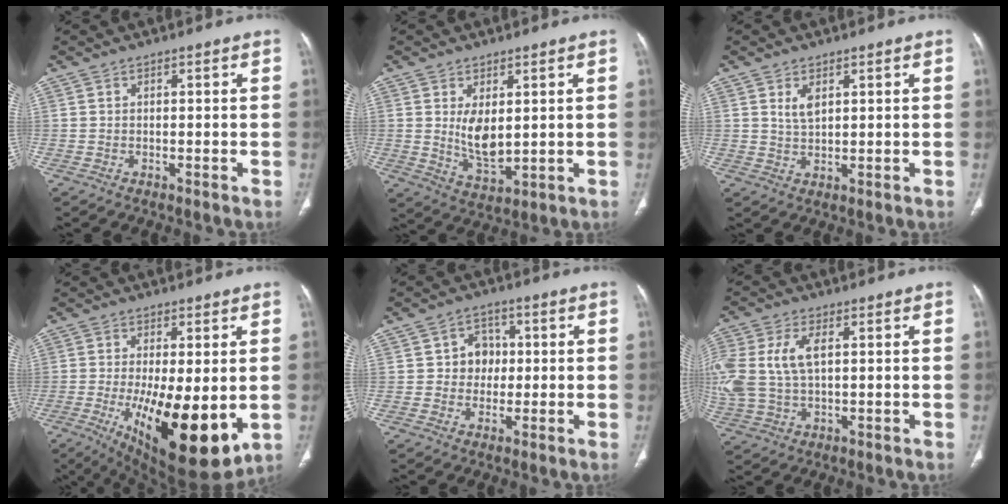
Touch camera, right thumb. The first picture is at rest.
{"total": 6.9, "force": [1.3, 3.6, 5.8], "torque": [-0.087, -0.029, 0.037]}
{"total": 3.2, "force": [1.4, 1.7, 2.2], "torque": [-0.037, -0.008, 0.031]}
{"total": 18.8, "force": [-4.0, 6.6, 17.2], "torque": [-0.258, -0.035, -0.039]}
{"total": 5.7, "force": [0.4, 5.1, 2.5], "torque": [0.000, 0.010, 0.000]}
{"total": 14.6, "force": [2.5, 8.7, 11.4], "torque": [-0.291, 0.007, 0.054]}